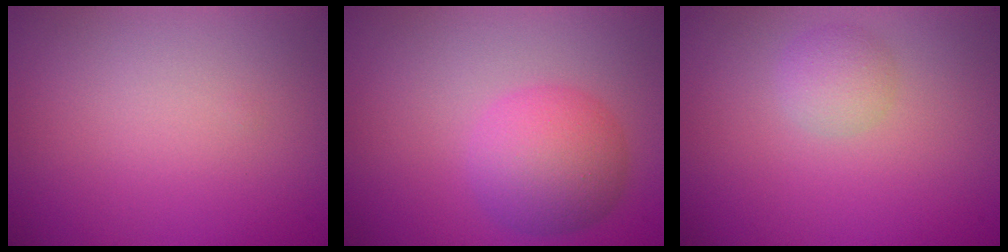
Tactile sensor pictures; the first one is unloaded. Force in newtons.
{"total": 4.5, "press": 4.5, "slide": 0.1}
{"total": 1.9, "press": 1.9, "slide": 0.1}